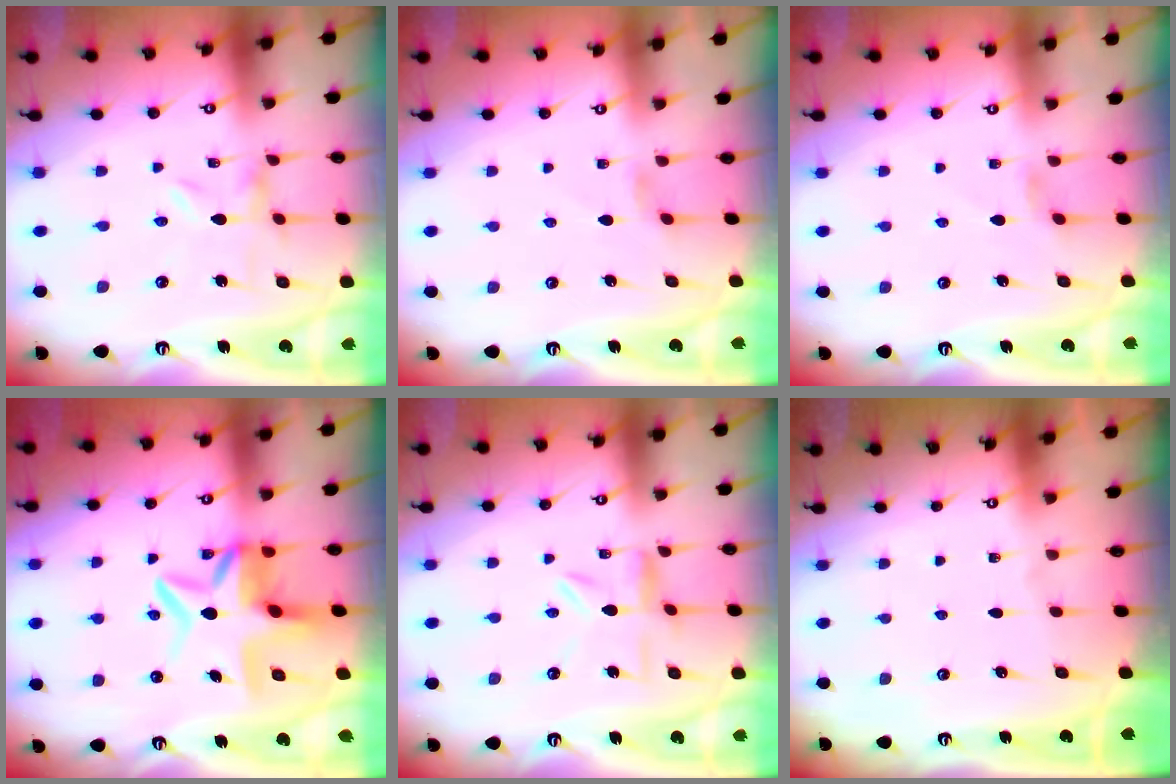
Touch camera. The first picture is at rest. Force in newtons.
{"total": 1.8, "press": 1.7, "slide": 0.5}
{"total": 1.8, "press": 1.7, "slide": 0.5}
{"total": 10.0, "press": 9.6, "slide": 2.8}
{"total": 4.8, "press": 4.8, "slide": 0.2}
{"total": 0.0}